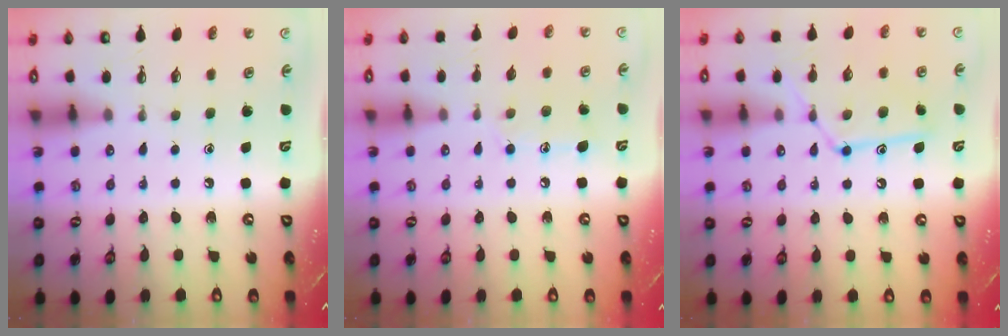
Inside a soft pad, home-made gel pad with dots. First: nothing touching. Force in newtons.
{"total": 9.3, "press": 9.3, "slide": 0.7}
{"total": 14.0, "press": 13.9, "slide": 1.2}